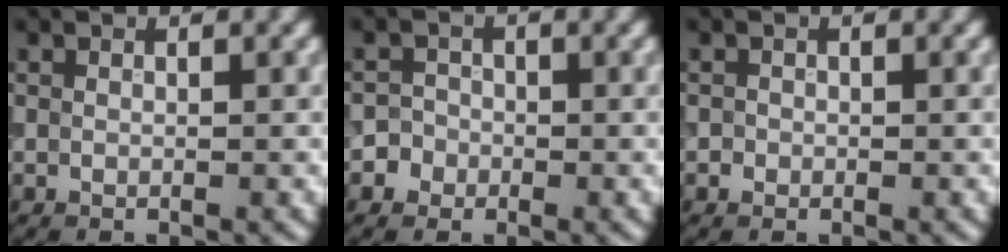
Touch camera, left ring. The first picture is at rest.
{"total": 2.2, "force": [-0.9, 2.0, 0.2], "torque": [0.024, 0.006, -0.021]}
{"total": 0.5, "force": [-0.1, 0.5, 0.0], "torque": [0.004, -0.004, -0.004]}